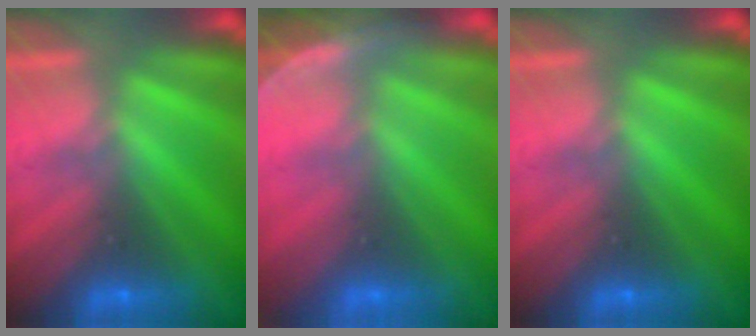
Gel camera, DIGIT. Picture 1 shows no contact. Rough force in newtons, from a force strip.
{"total": 3.8}
{"total": 0.0}